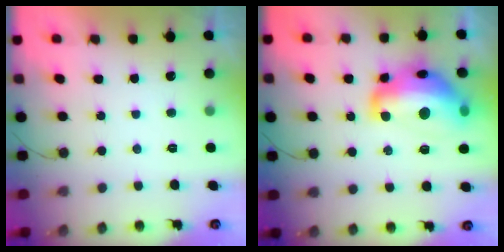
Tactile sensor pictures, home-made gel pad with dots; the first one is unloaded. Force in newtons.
{"total": 19.1, "press": 19.0, "slide": 1.4}